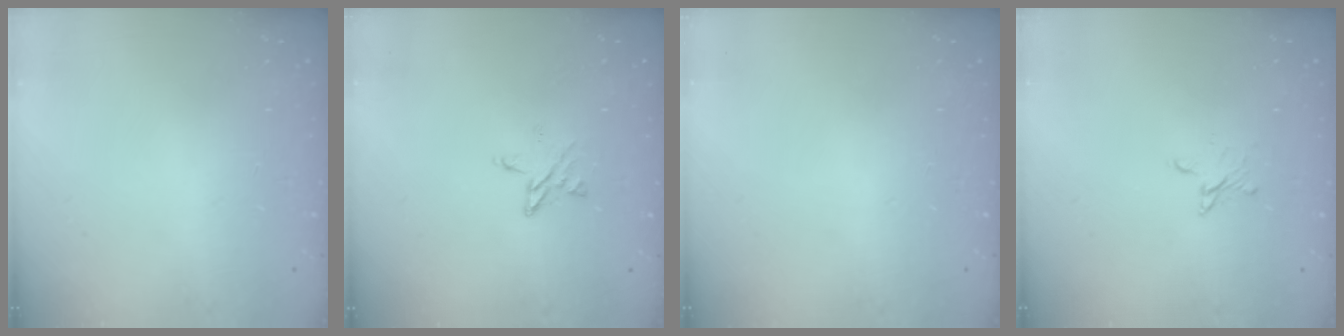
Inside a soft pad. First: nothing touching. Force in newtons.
{"total": 4.2, "press": 4.2, "slide": 0.4}
{"total": 0.0}
{"total": 3.4, "press": 3.4, "slide": 0.3}